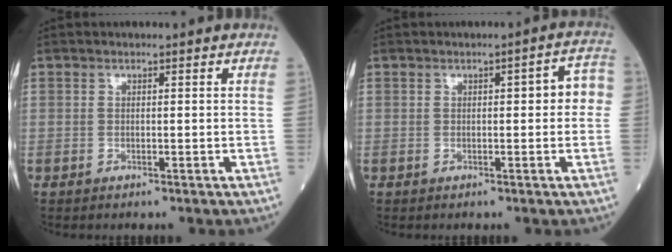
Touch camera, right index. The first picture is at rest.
{"total": 3.9, "force": [0.2, 1.3, 3.7], "torque": [-0.036, 0.021, -0.003]}